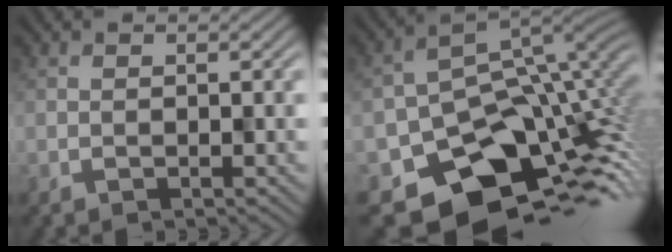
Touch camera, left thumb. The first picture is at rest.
{"total": 11.2, "force": [-5.2, 8.5, 5.2], "torque": [-0.101, -0.042, -0.073]}